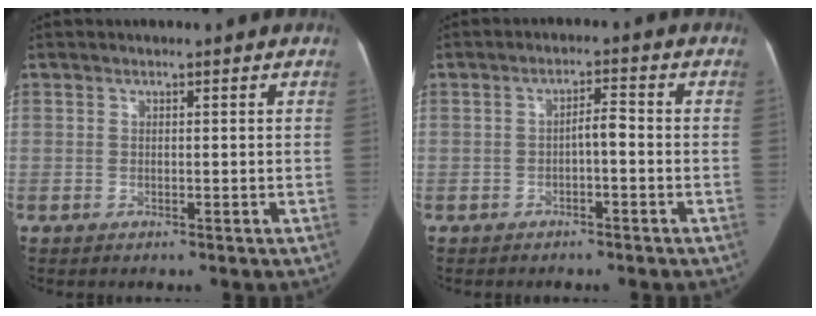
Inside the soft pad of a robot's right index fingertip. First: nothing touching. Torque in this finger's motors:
{"motor_torque": [0.17, 0.12, 0.10, 0.03]}